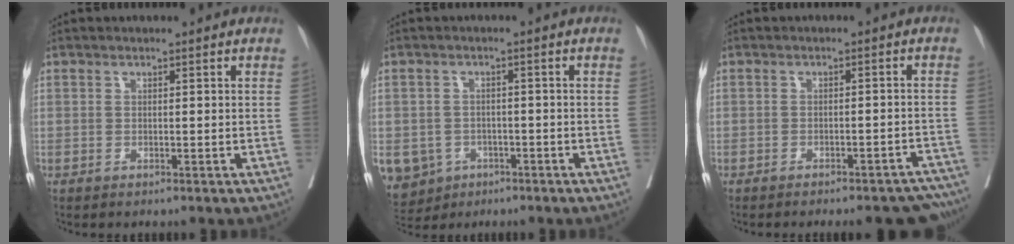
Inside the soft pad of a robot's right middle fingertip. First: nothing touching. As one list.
[{"total": 9.6, "force": [-4.3, 8.2, 2.6], "torque": [-0.078, 0.001, -0.057]}, {"total": 14.0, "force": [-12.9, 3.2, 4.3], "torque": [-0.035, 0.016, -0.138]}]